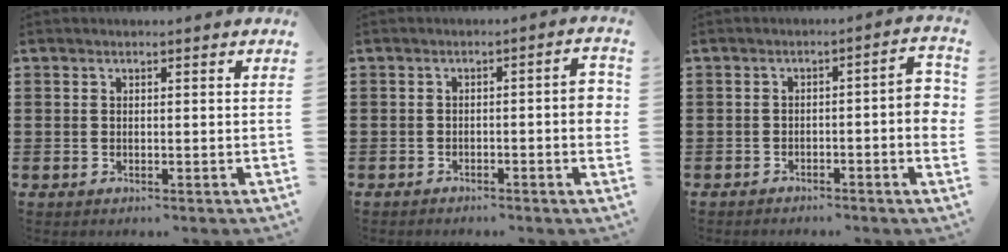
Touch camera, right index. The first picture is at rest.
{"total": 3.3, "force": [-1.3, 0.5, 3.0], "torque": [-0.039, -0.002, -0.025]}
{"total": 3.9, "force": [-1.7, 0.4, 3.5], "torque": [-0.048, -0.001, -0.033]}